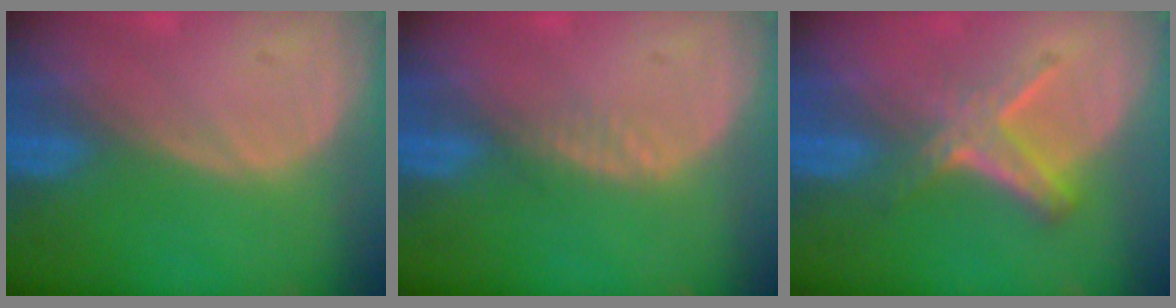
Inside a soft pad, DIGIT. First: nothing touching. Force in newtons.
{"total": 1.4, "press": 1.3, "slide": 0.2}
{"total": 6.2, "press": 5.3, "slide": 3.2}